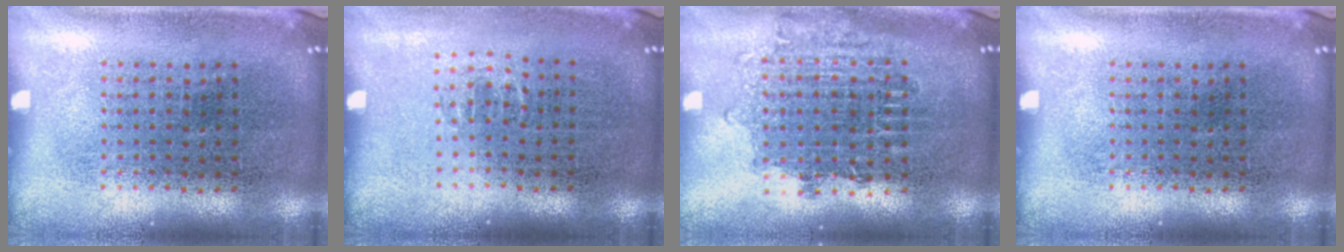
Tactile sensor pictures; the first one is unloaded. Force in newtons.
{"total": 0.5, "press": 0.5, "slide": 0.3}
{"total": 1.7, "press": 1.4, "slide": 1.0}
{"total": 0.0}